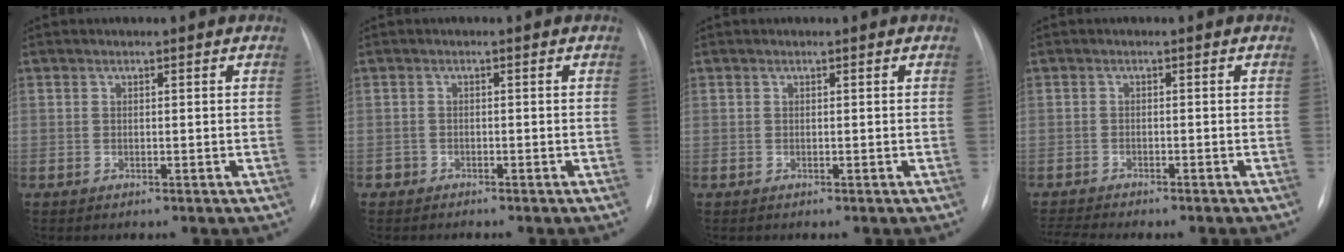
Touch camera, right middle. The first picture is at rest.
{"total": 1.1, "force": [-1.0, 0.5, -0.1], "torque": [-0.006, 0.001, -0.022]}
{"total": 0.0}
{"total": 6.4, "force": [-5.9, 0.5, 2.4], "torque": [-0.034, -0.002, -0.085]}